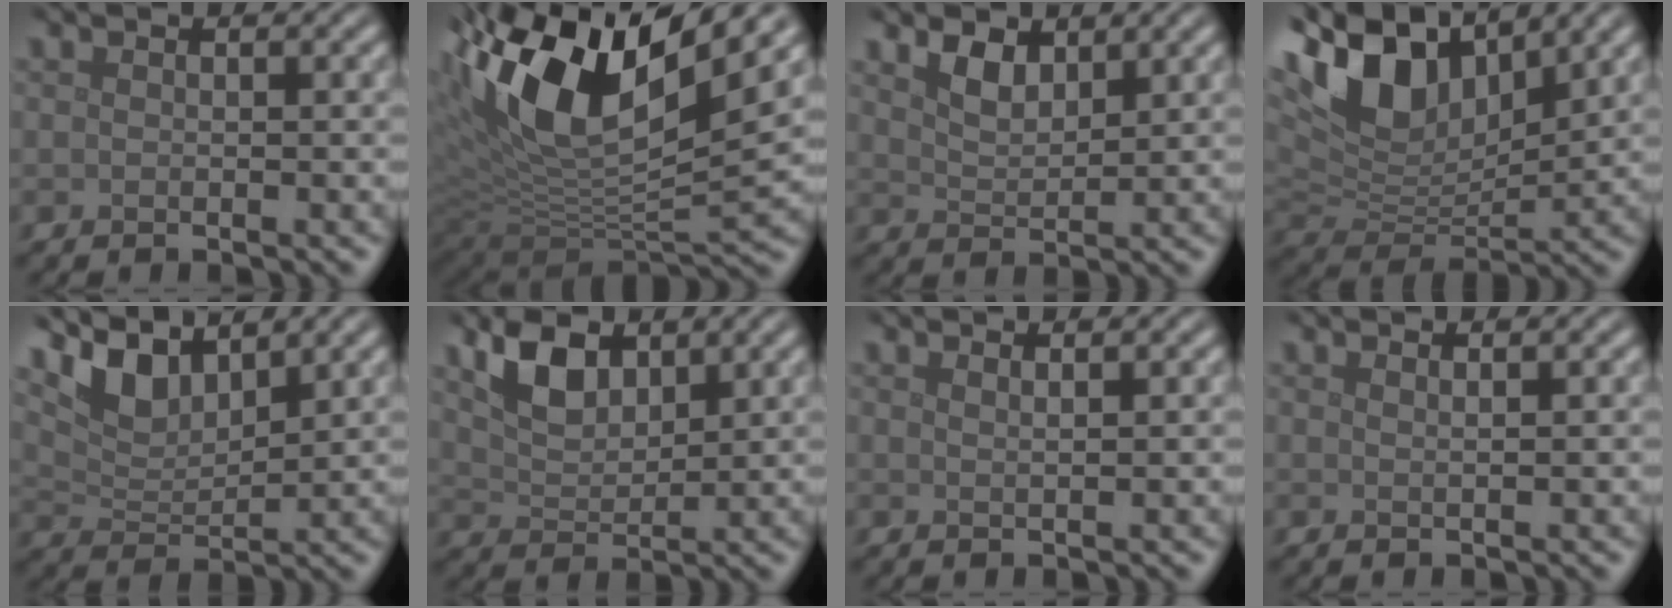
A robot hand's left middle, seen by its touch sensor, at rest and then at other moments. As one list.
[{"total": 13.9, "force": [5.5, 5.9, 11.3], "torque": [-0.222, 0.013, 0.097]}, {"total": 2.4, "force": [1.7, 1.2, 1.3], "torque": [-0.030, -0.002, 0.036]}, {"total": 10.7, "force": [6.0, 5.4, 7.0], "torque": [-0.151, 0.014, 0.103]}, {"total": 4.6, "force": [3.7, 1.5, 2.3], "torque": [-0.054, 0.000, 0.072]}, {"total": 4.3, "force": [2.6, 2.2, 2.6], "torque": [-0.060, 0.001, 0.050]}, {"total": 1.2, "force": [0.9, 0.4, 0.8], "torque": [0.003, 0.001, 0.002]}, {"total": 0.9, "force": [0.7, 0.3, 0.6], "torque": [0.002, -0.002, 0.003]}]